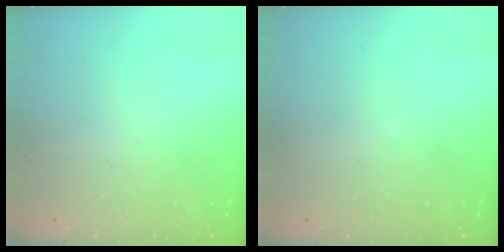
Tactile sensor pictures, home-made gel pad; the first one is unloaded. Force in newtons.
{"total": 0.0}